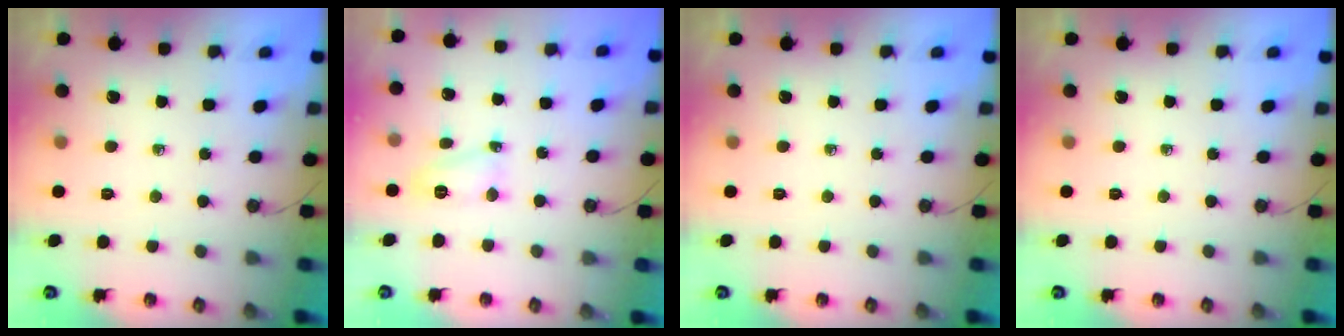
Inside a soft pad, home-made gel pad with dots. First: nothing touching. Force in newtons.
{"total": 7.5, "press": 7.5, "slide": 0.7}
{"total": 0.0}
{"total": 0.0}